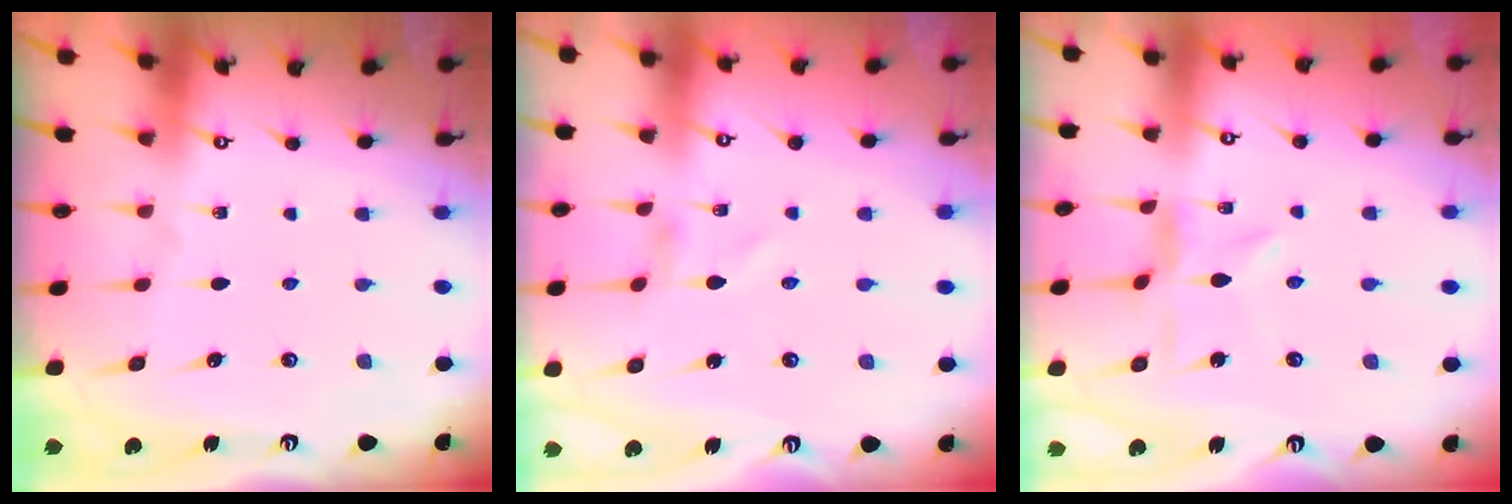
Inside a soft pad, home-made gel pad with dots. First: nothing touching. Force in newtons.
{"total": 1.1, "press": 1.1, "slide": 0.1}
{"total": 2.1, "press": 2.1, "slide": 0.3}